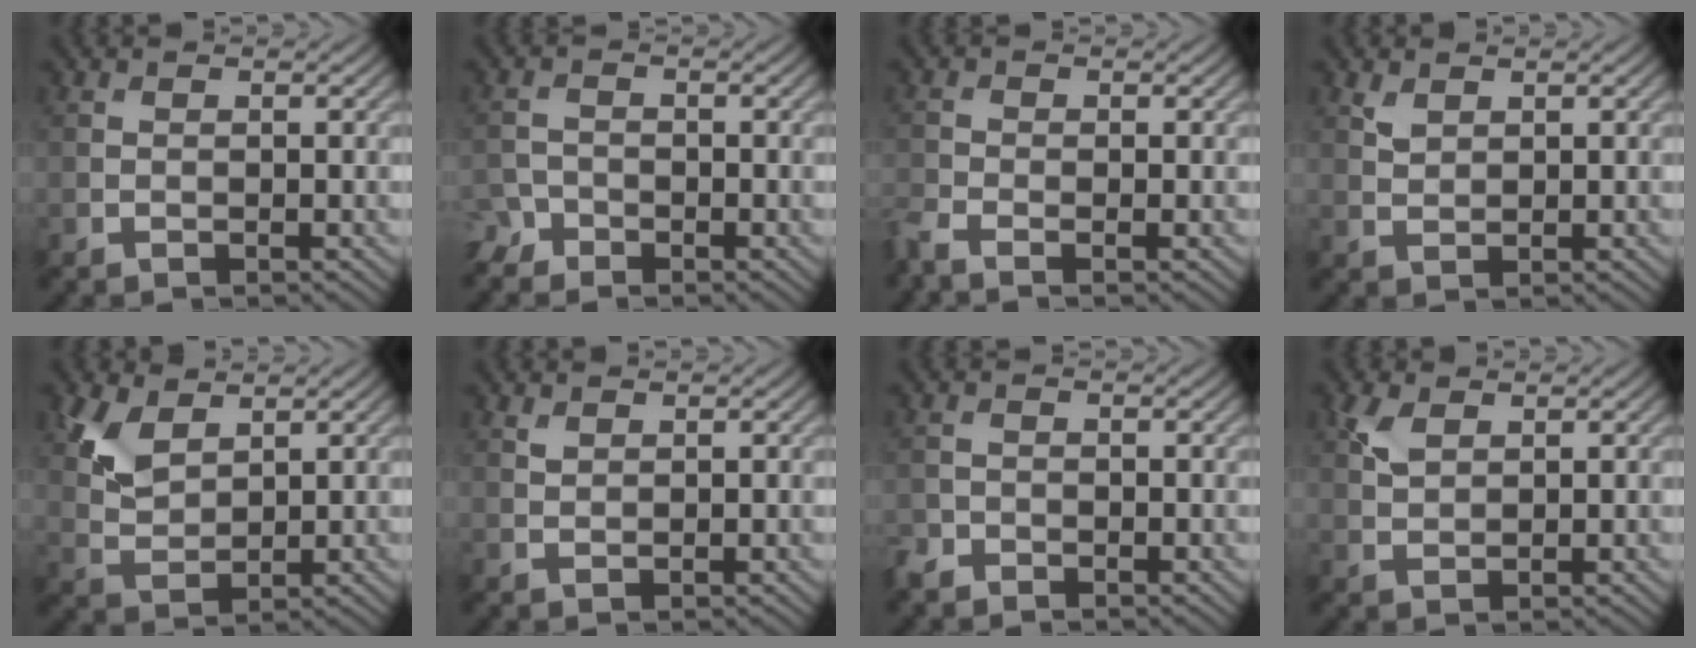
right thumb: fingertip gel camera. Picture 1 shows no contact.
{"total": 2.5, "force": [-2.0, 1.3, 0.5], "torque": [-0.011, -0.003, -0.051]}
{"total": 2.6, "force": [-2.2, 0.5, 1.4], "torque": [-0.041, -0.013, -0.056]}
{"total": 1.6, "force": [1.2, 0.9, 0.7], "torque": [-0.022, -0.002, 0.027]}
{"total": 5.4, "force": [2.9, 3.1, 3.3], "torque": [-0.085, -0.002, 0.064]}
{"total": 1.0, "force": [0.7, 0.5, 0.4], "torque": [-0.014, -0.001, 0.018]}
{"total": 1.7, "force": [-1.4, 0.9, 0.3], "torque": [-0.009, -0.002, -0.036]}
{"total": 2.9, "force": [1.5, 1.6, 1.8], "torque": [-0.049, 0.002, 0.033]}